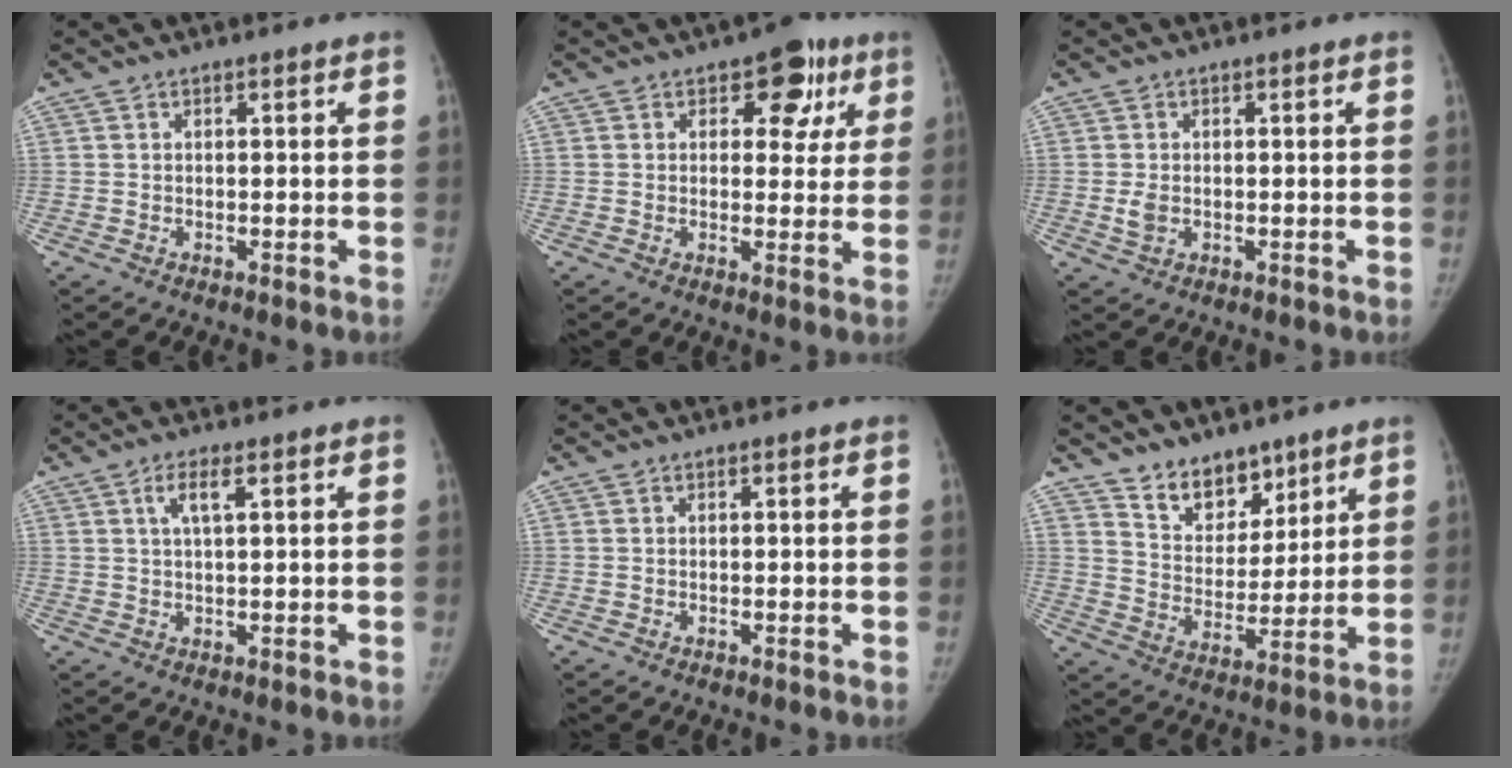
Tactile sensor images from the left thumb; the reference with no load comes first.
{"total": 7.8, "force": [3.5, 5.1, 4.8], "torque": [-0.007, -0.007, 0.036]}
{"total": 2.3, "force": [-0.3, 1.6, 1.6], "torque": [-0.031, -0.003, -0.004]}
{"total": 3.5, "force": [1.5, 0.9, 3.0], "torque": [-0.060, 0.001, 0.030]}
{"total": 0.0}
{"total": 10.1, "force": [7.8, 5.7, 3.1], "torque": [-0.009, -0.062, 0.146]}